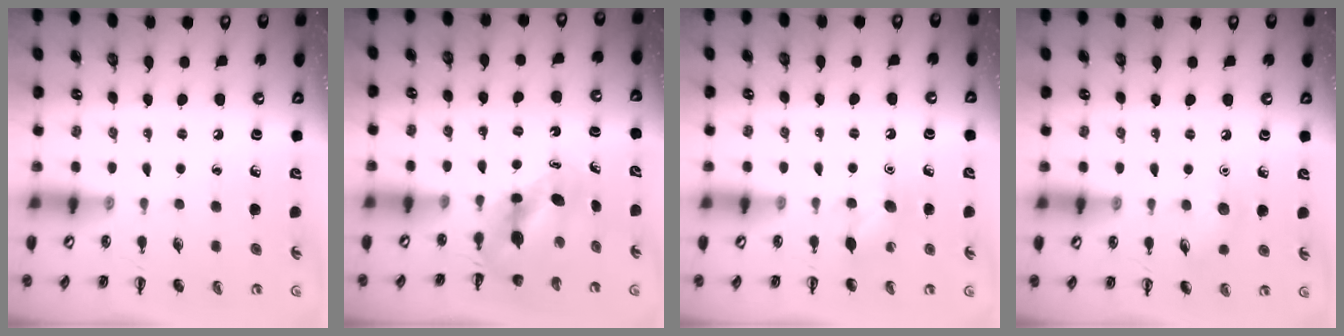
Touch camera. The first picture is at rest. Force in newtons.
{"total": 5.8, "press": 5.8, "slide": 0.3}
{"total": 5.4, "press": 5.2, "slide": 1.2}
{"total": 6.0, "press": 5.8, "slide": 1.6}